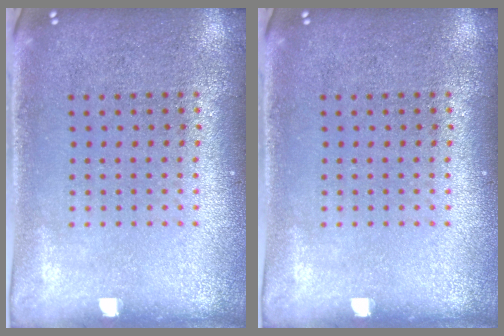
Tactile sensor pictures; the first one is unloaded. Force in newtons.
{"total": 0.0}